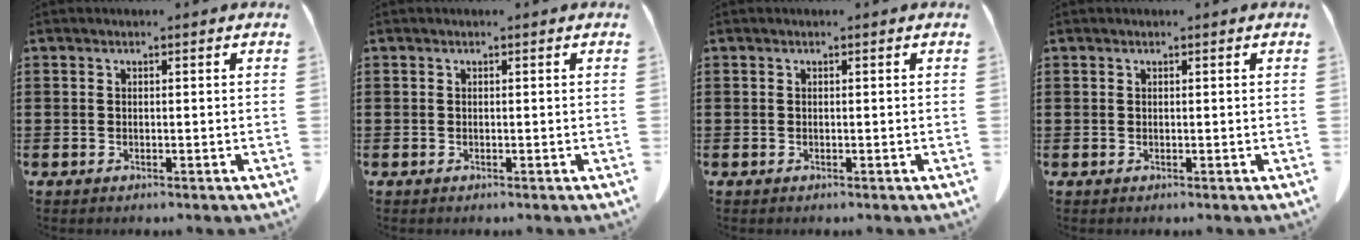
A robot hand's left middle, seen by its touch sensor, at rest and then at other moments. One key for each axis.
{"total": 0.0}
{"total": 0.0}
{"total": 0.0}